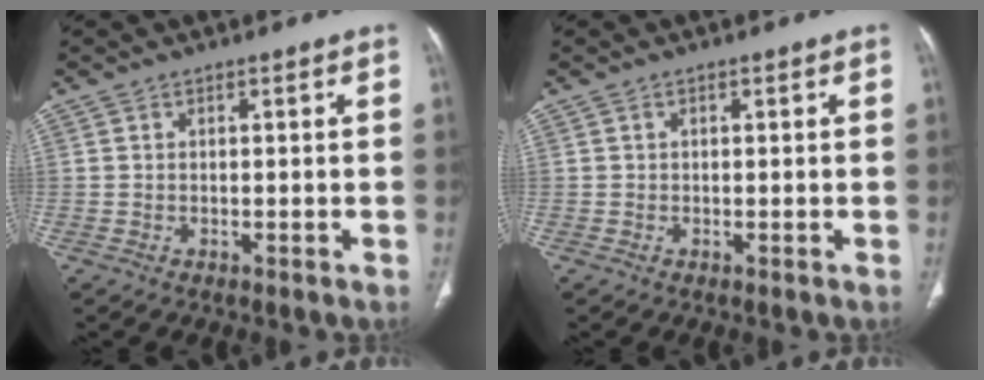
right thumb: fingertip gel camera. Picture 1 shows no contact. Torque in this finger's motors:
{"motor_torque": [-0.23, 0.04, -0.73, 0.26, 0.16]}